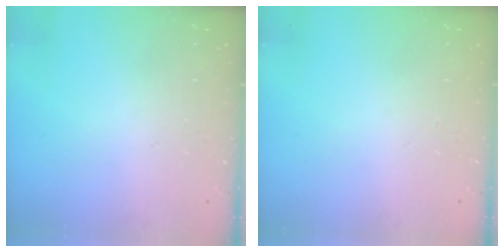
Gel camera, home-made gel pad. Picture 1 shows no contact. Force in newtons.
{"total": 0.0}